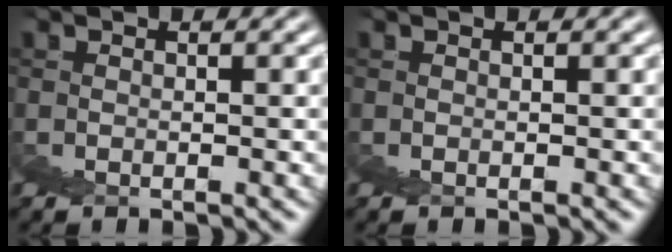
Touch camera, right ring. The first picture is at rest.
{"total": 0.0}